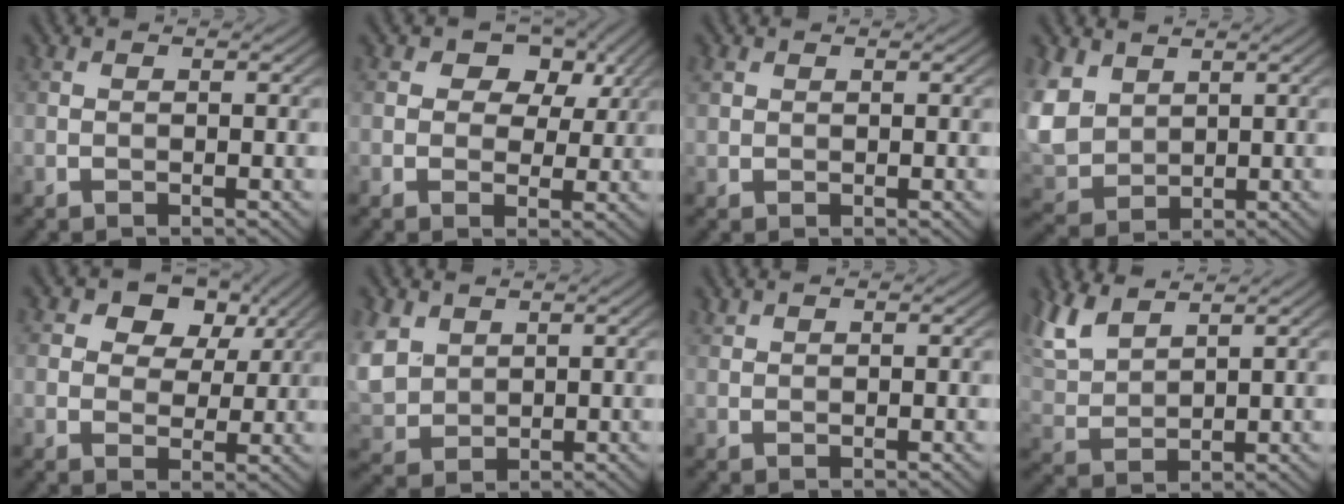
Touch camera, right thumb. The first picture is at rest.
{"total": 7.7, "force": [3.3, 5.4, 4.4], "torque": [-0.070, 0.008, 0.037]}
{"total": 1.3, "force": [0.8, 0.9, 0.5], "torque": [-0.015, 0.004, 0.020]}
{"total": 8.0, "force": [3.2, 5.8, 4.5], "torque": [-0.155, 0.005, 0.070]}
{"total": 8.2, "force": [4.3, 5.5, 4.3], "torque": [-0.082, 0.003, 0.066]}
{"total": 6.5, "force": [2.9, 4.8, 3.4], "torque": [-0.120, 0.004, 0.065]}
{"total": 0.8, "force": [0.8, 0.1, 0.1], "torque": [-0.006, 0.004, 0.019]}
{"total": 6.7, "force": [4.9, 2.4, 3.8], "torque": [-0.109, 0.013, 0.106]}